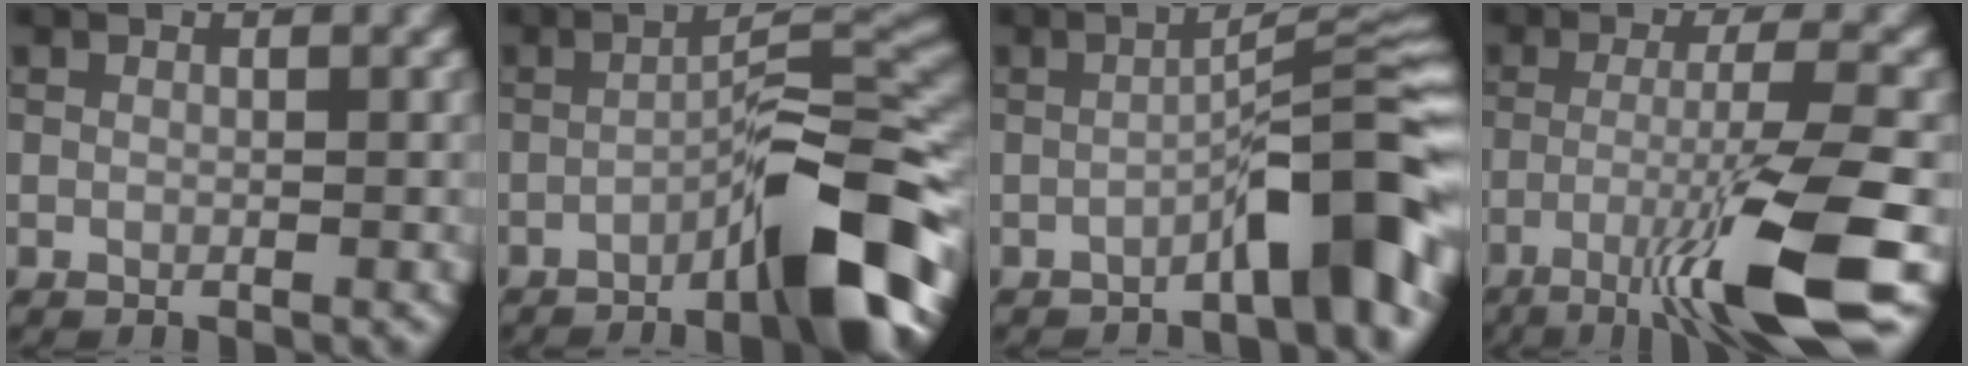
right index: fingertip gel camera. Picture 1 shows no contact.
{"total": 10.4, "force": [-5.1, 2.0, 8.9], "torque": [-0.117, 0.016, -0.085]}
{"total": 6.7, "force": [-3.1, 0.9, 5.8], "torque": [-0.079, 0.025, -0.054]}
{"total": 10.2, "force": [-4.9, 1.1, 8.9], "torque": [-0.140, 0.003, -0.090]}